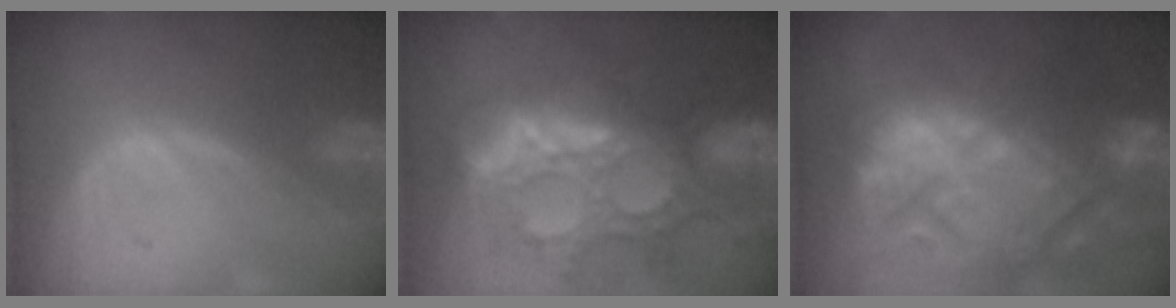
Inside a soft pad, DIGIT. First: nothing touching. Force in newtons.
{"total": 14.5, "press": 12.1, "slide": 7.9}
{"total": 15.3, "press": 13.0, "slide": 7.9}